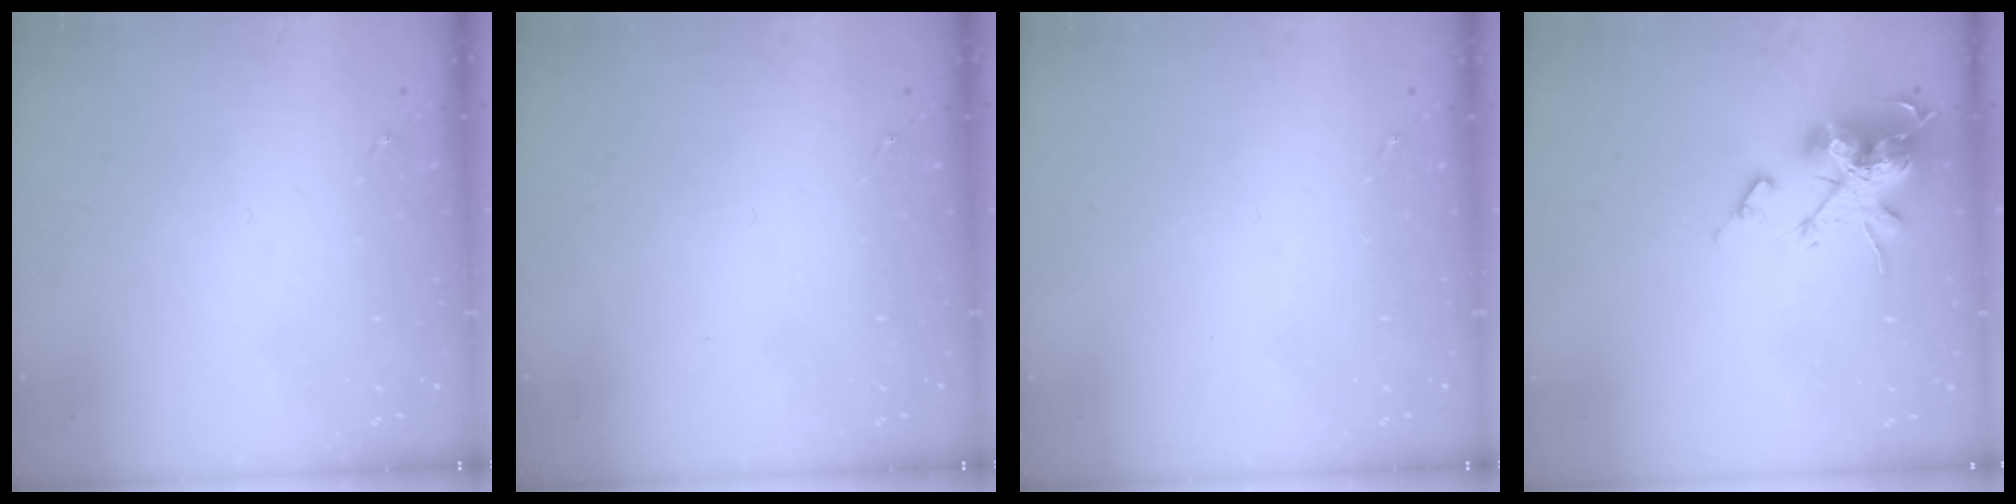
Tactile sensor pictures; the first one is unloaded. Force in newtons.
{"total": 0.0}
{"total": 0.0}
{"total": 19.6, "press": 19.6, "slide": 0.1}